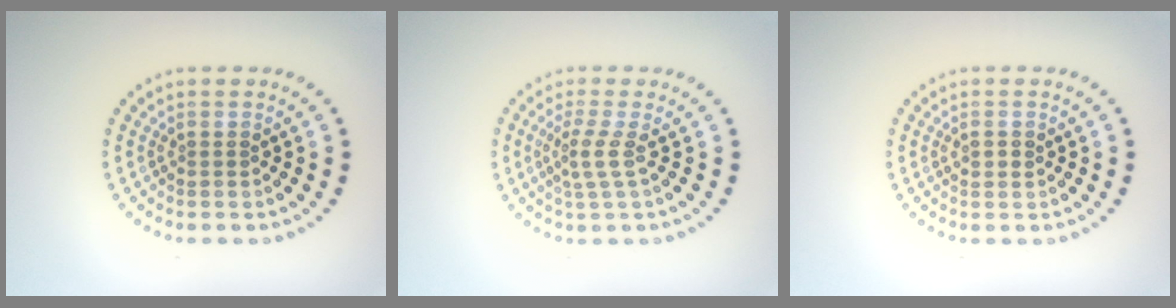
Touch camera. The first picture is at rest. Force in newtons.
{"total": 2.2, "press": 1.5, "slide": 1.6}
{"total": 1.1, "press": 1.0, "slide": 0.5}